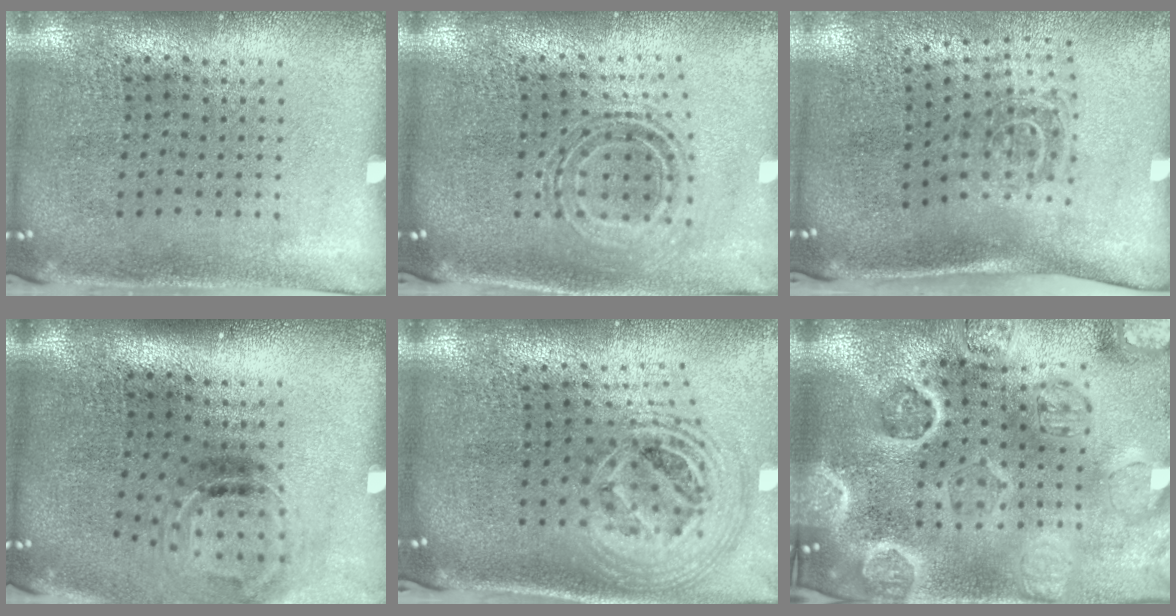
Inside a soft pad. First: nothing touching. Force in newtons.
{"total": 0.8, "press": 0.8, "slide": 0.1}
{"total": 1.8, "press": 1.2, "slide": 1.3}
{"total": 1.5, "press": 1.0, "slide": 1.1}
{"total": 2.5, "press": 1.8, "slide": 1.7}
{"total": 4.3, "press": 4.0, "slide": 1.5}